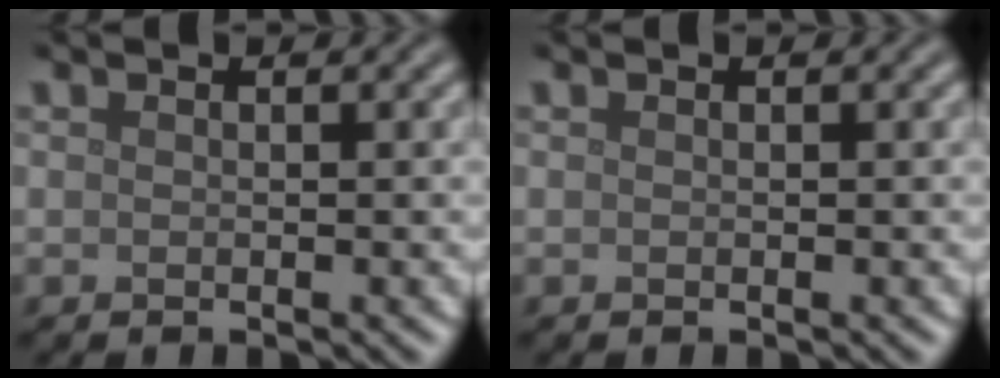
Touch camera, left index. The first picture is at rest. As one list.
[{"total": 0.0}]